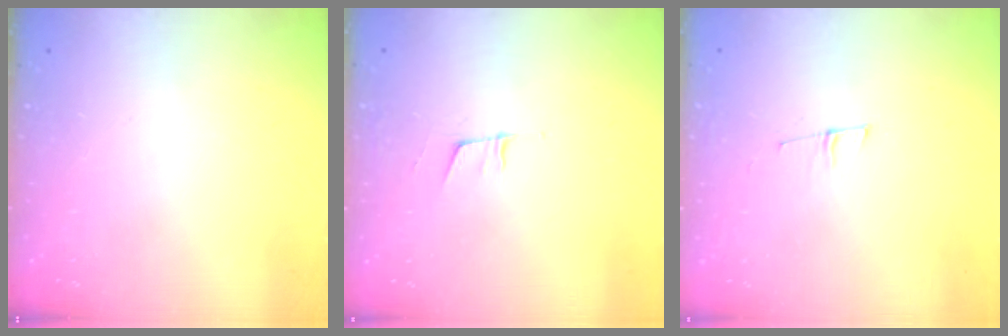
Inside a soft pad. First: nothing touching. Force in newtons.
{"total": 5.1, "press": 4.3, "slide": 2.6}
{"total": 5.3, "press": 4.5, "slide": 2.9}